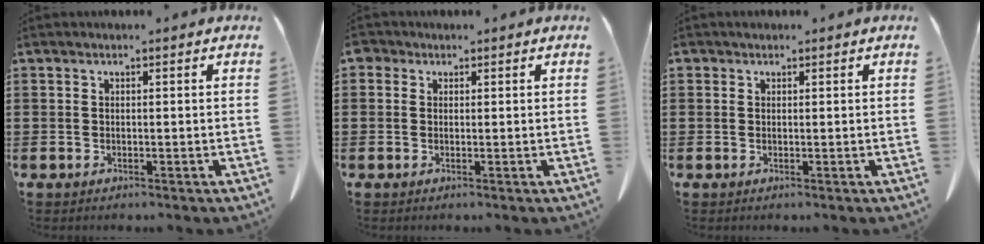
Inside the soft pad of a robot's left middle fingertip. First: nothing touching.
{"total": 1.1, "force": [0.3, 1.0, 0.3], "torque": [-0.010, 0.007, 0.006]}
{"total": 0.5, "force": [0.1, 0.5, 0.0], "torque": [0.000, 0.006, 0.001]}